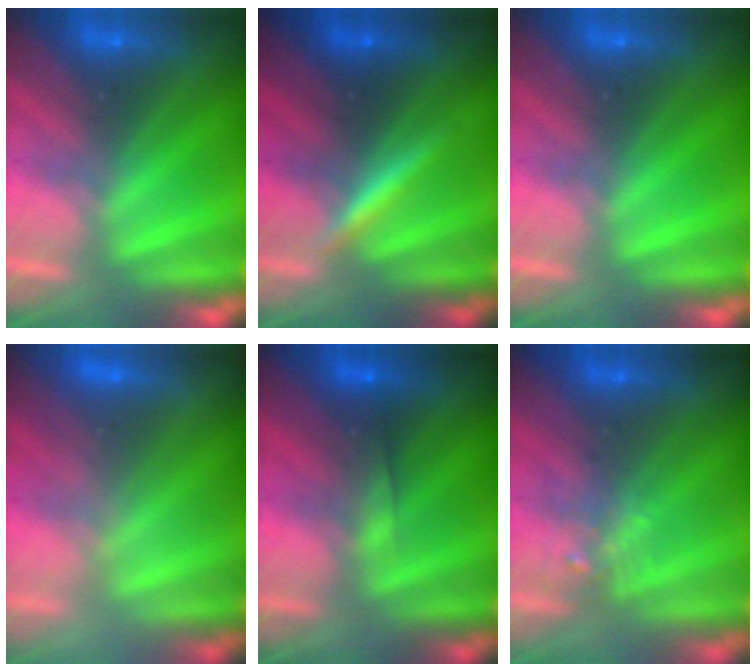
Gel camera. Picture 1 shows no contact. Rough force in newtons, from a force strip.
{"total": 3.7}
{"total": 0.0}
{"total": 2.8}
{"total": 4.6}
{"total": 2.3}